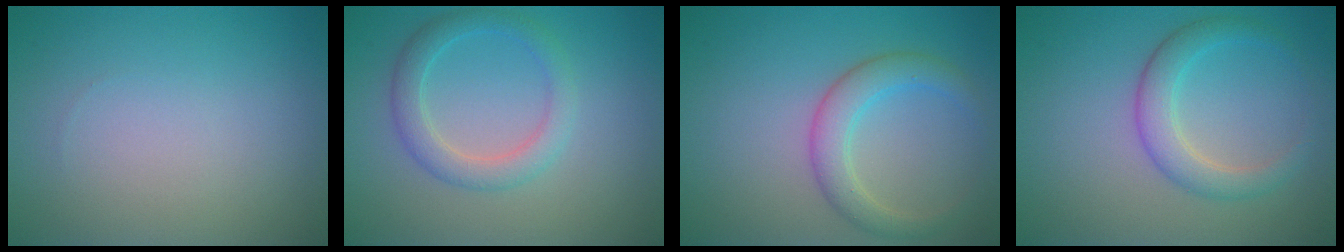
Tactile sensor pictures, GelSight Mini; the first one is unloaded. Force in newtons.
{"total": 3.0, "press": 3.0, "slide": 0.0}
{"total": 3.3, "press": 3.3, "slide": 0.2}
{"total": 3.2, "press": 3.2, "slide": 0.3}